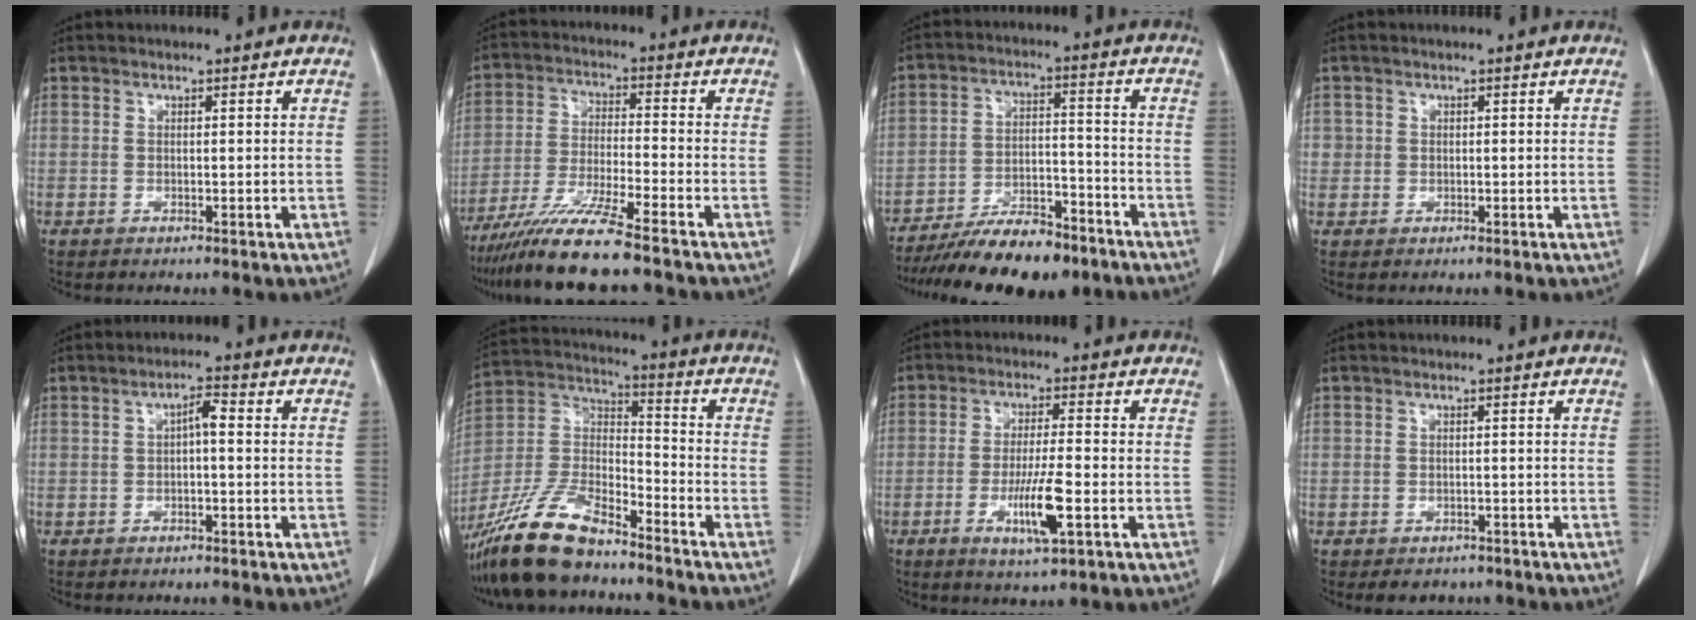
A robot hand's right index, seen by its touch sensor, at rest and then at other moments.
{"total": 11.1, "force": [-8.8, -0.8, 6.8], "torque": [-0.125, -0.032, -0.158]}
{"total": 13.4, "force": [-10.7, 4.0, 6.9], "torque": [-0.102, 0.008, -0.177]}
{"total": 1.4, "force": [0.3, 1.4, 0.2], "torque": [0.009, 0.003, 0.001]}
{"total": 2.5, "force": [-0.1, 0.6, 2.4], "torque": [-0.041, 0.010, -0.001]}
{"total": 16.1, "force": [-12.8, 4.2, 8.8], "torque": [-0.189, -0.004, -0.243]}
{"total": 7.8, "force": [-2.7, 0.5, 7.3], "torque": [-0.134, -0.015, -0.047]}
{"total": 3.2, "force": [-2.5, 2.0, 0.4], "torque": [-0.002, 0.004, -0.032]}